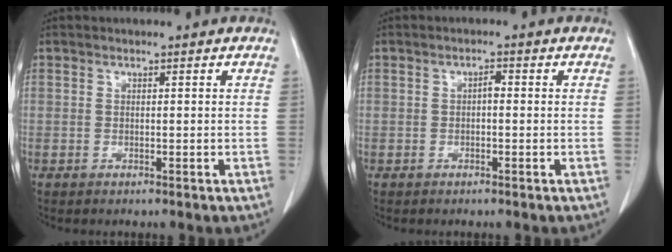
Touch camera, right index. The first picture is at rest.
{"total": 1.2, "force": [-0.1, 0.5, 1.1], "torque": [-0.017, 0.005, -0.002]}